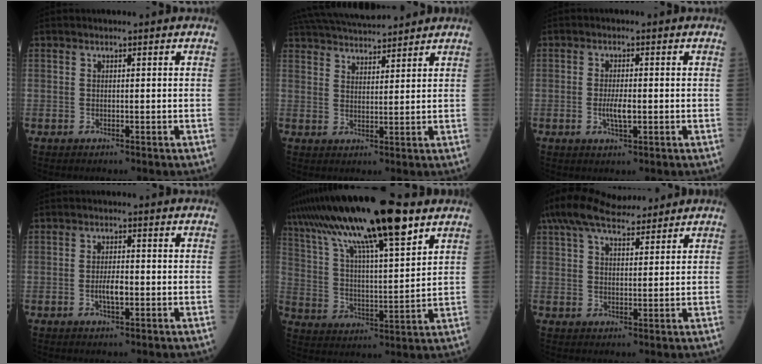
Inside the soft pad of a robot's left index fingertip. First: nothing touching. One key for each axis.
{"total": 14.1, "fx": 13.0, "fy": 2.3, "fz": 4.9, "tx": -0.096, "ty": 0.039, "tz": 0.215}
{"total": 3.0, "fx": -0.5, "fy": 0.7, "fz": 2.9, "tx": -0.062, "ty": -0.002, "tz": -0.008}
{"total": 2.9, "fx": -0.8, "fy": 0.8, "fz": 2.7, "tx": -0.054, "ty": 0.002, "tz": -0.012}
{"total": 22.4, "fx": 14.9, "fy": 2.8, "fz": 16.5, "tx": -0.305, "ty": 0.037, "tz": 0.258}
{"total": 11.9, "fx": 10.3, "fy": 2.5, "fz": 5.4, "tx": -0.105, "ty": 0.039, "tz": 0.174}